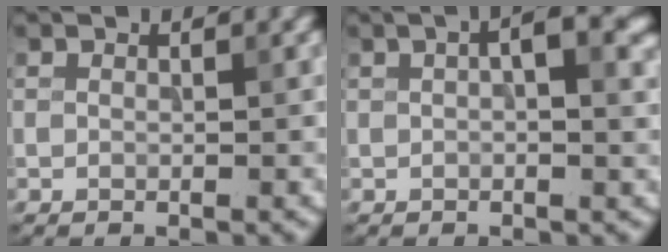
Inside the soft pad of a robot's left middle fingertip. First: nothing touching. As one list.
[{"total": 4.5, "force": [1.2, 1.5, 4.0], "torque": [-0.056, 0.009, 0.015]}]